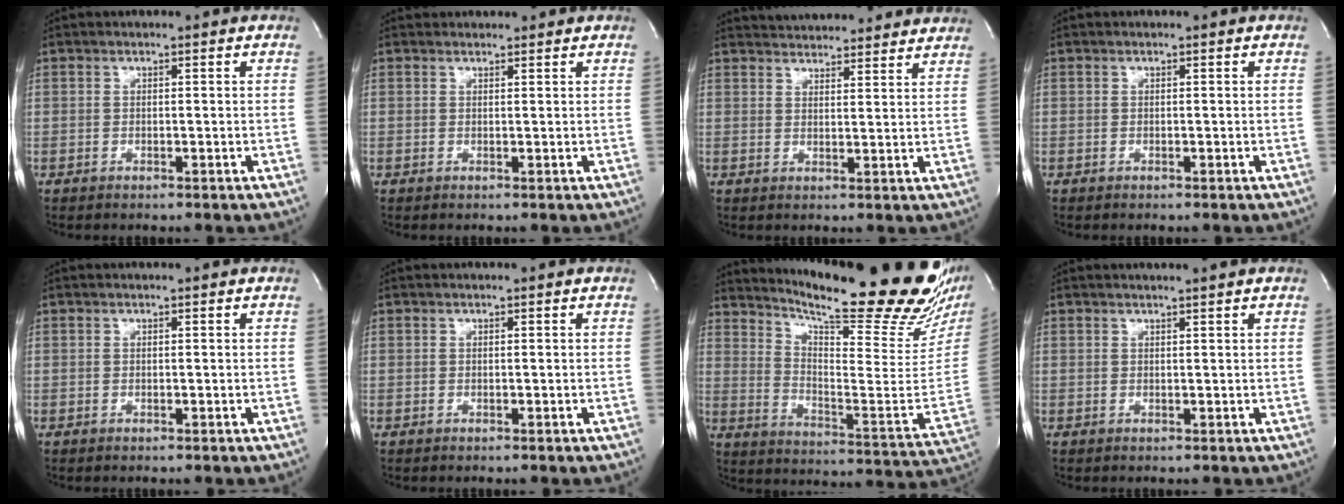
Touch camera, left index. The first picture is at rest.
{"total": 2.2, "force": [2.1, 0.6, 0.1], "torque": [-0.004, 0.018, 0.029]}
{"total": 14.4, "force": [13.6, 2.7, 3.8], "torque": [-0.050, 0.024, 0.176]}
{"total": 0.0}
{"total": 0.0}
{"total": 0.0}
{"total": 27.9, "force": [23.4, 2.0, 15.1], "torque": [-0.242, -0.103, 0.307]}
{"total": 1.6, "force": [1.5, -0.5, 0.5], "torque": [-0.006, -0.001, 0.026]}